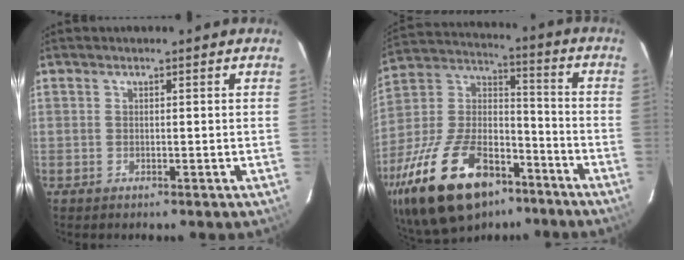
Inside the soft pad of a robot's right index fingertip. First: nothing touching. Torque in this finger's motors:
{"motor_torque": [1.16, -0.98, 0.64, 0.15]}